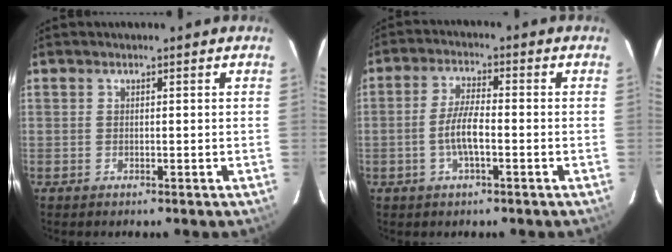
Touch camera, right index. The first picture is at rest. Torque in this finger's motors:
{"motor_torque": [0.91, -0.35, 0.41, 0.13]}